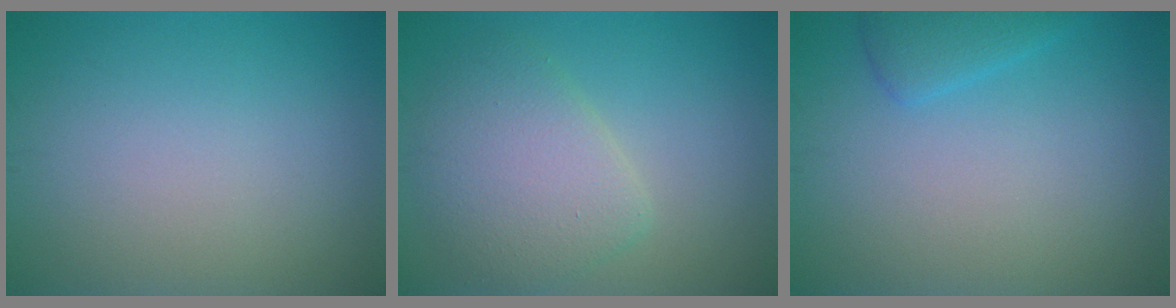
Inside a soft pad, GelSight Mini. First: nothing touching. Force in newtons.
{"total": 4.9, "press": 4.9, "slide": 0.3}
{"total": 2.0, "press": 2.0, "slide": 0.2}